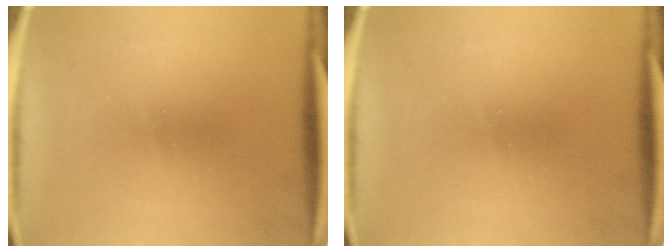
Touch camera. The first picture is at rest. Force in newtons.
{"total": 0.0}